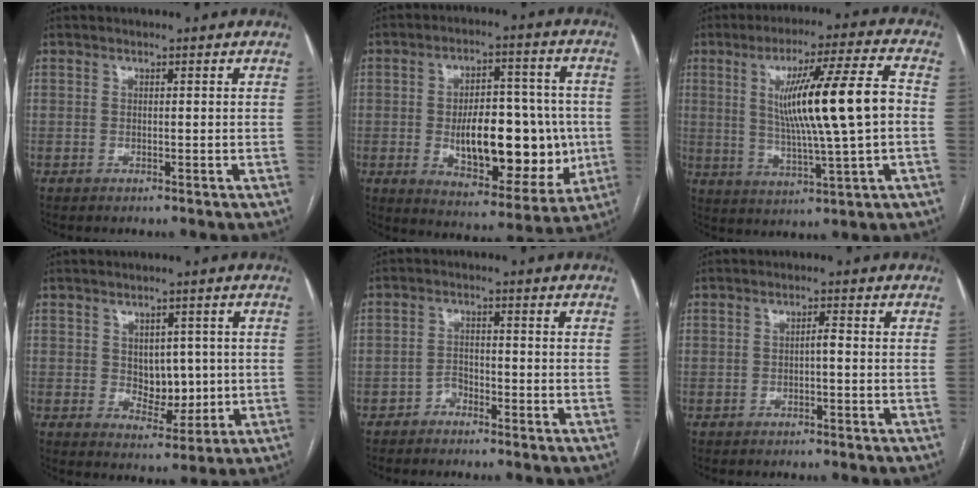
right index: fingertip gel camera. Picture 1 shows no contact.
{"total": 17.3, "force": [-1.8, 8.0, 15.2], "torque": [-0.222, 0.013, -0.013]}
{"total": 14.8, "force": [1.2, 0.1, 14.8], "torque": [-0.251, 0.007, 0.024]}
{"total": 6.0, "force": [0.5, 3.9, 4.5], "torque": [-0.060, 0.001, 0.021]}
{"total": 2.2, "force": [-1.8, 1.1, 0.6], "torque": [-0.006, 0.005, -0.033]}
{"total": 1.3, "force": [-0.4, 0.2, 1.2], "torque": [-0.018, 0.003, -0.007]}